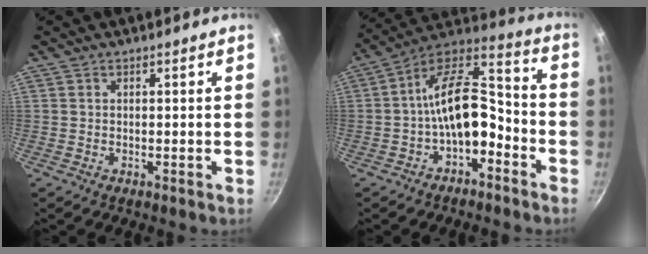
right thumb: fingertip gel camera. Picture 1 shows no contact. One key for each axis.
{"total": 14.7, "fx": -4.3, "fy": 8.1, "fz": 11.5, "tx": -0.163, "ty": 0.070, "tz": -0.078}